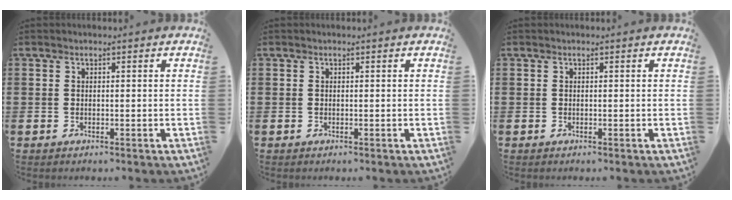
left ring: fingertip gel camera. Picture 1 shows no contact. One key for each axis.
{"total": 0.0}
{"total": 0.0}